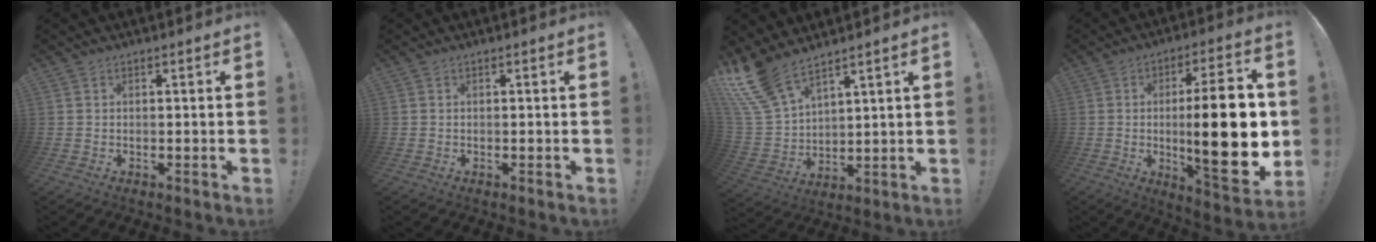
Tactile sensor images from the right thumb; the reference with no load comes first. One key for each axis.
{"total": 0.0}
{"total": 12.4, "fx": 10.1, "fy": 4.6, "fz": 5.5, "tx": -0.119, "ty": -0.065, "tz": 0.193}
{"total": 24.1, "fx": -0.2, "fy": 5.8, "fz": 23.4, "tx": -0.367, "ty": -0.017, "tz": -0.002}